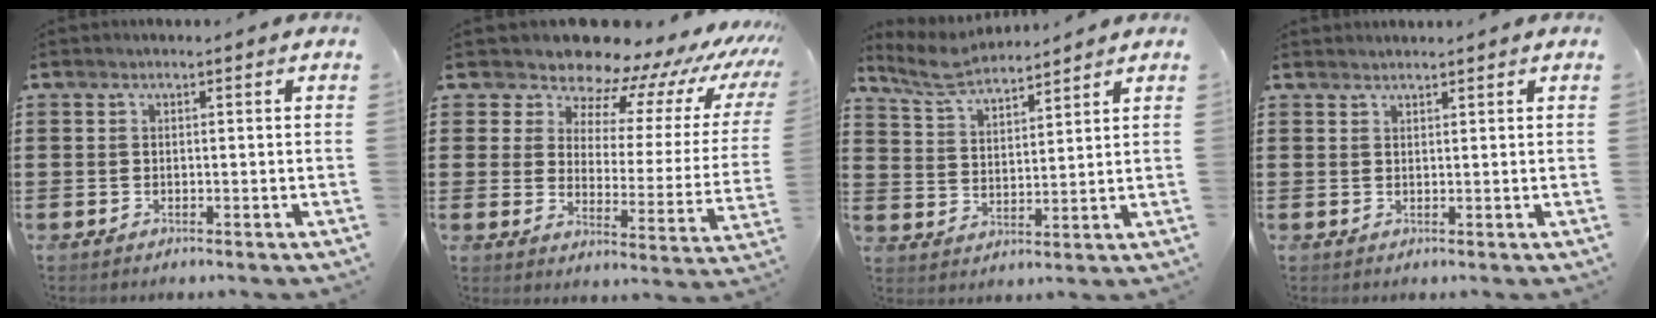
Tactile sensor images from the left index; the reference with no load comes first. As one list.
[{"total": 10.6, "force": [9.7, 3.1, 3.1], "torque": [-0.072, -0.084, 0.158]}, {"total": 5.7, "force": [5.2, 1.2, 2.0], "torque": [-0.058, -0.013, 0.095]}, {"total": 1.1, "force": [1.1, 0.1, 0.0], "torque": [-0.001, -0.001, 0.022]}]